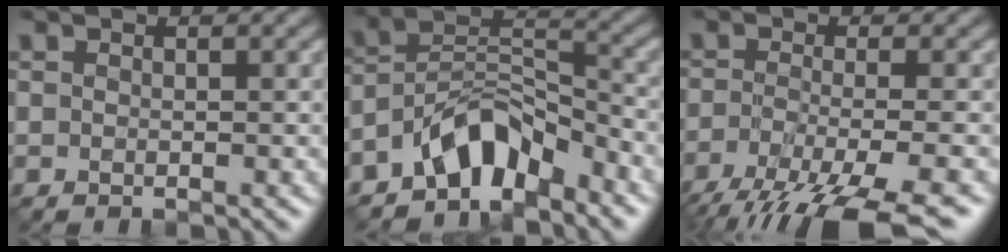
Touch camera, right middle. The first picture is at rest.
{"total": 6.3, "force": [-4.7, 2.8, 3.1], "torque": [-0.040, 0.008, -0.094]}
{"total": 8.7, "force": [-5.6, 2.1, 6.4], "torque": [-0.104, -0.020, -0.100]}